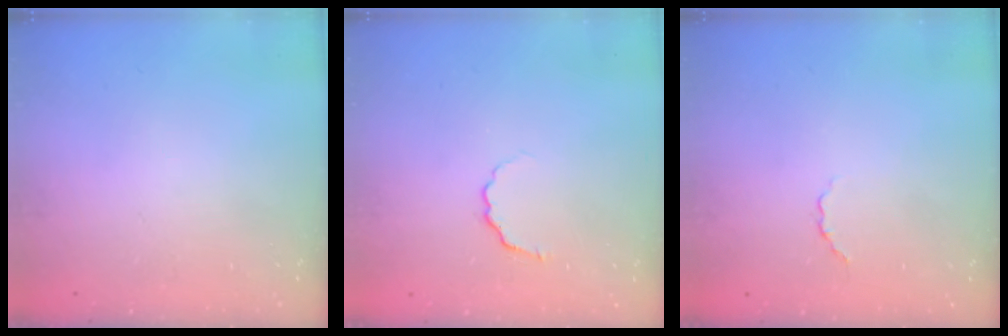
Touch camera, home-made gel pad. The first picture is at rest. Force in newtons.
{"total": 3.3, "press": 3.1, "slide": 0.9}
{"total": 1.8, "press": 1.6, "slide": 0.8}